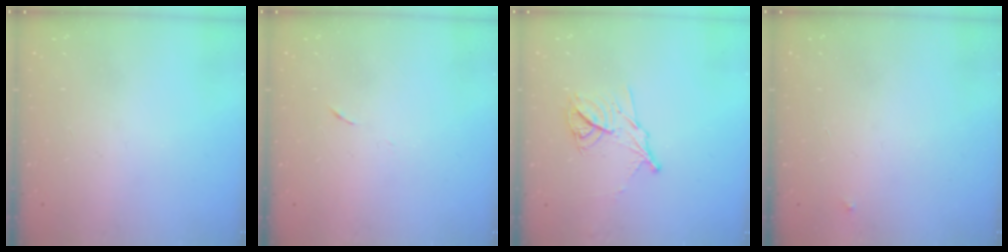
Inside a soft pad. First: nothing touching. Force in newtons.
{"total": 4.0, "press": 3.6, "slide": 1.7}
{"total": 11.4, "press": 11.4, "slide": 0.3}
{"total": 2.5, "press": 2.4, "slide": 0.4}